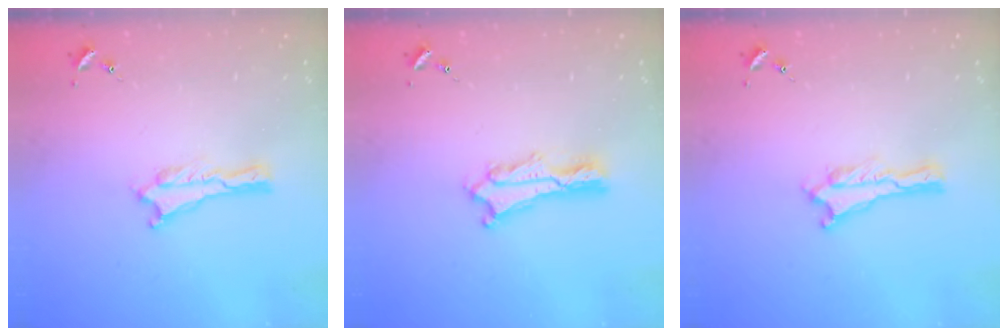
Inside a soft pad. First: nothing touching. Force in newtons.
{"total": 2.2, "press": 2.2, "slide": 0.3}
{"total": 0.0}